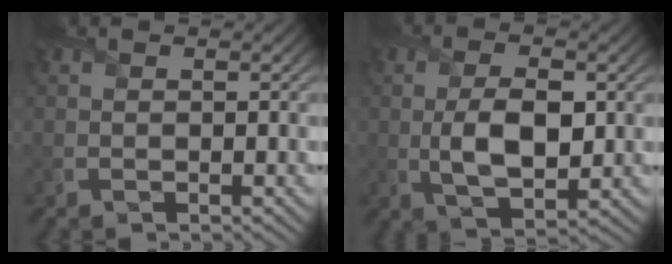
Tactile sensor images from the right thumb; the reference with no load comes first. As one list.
[{"total": 6.9, "force": [-0.1, 3.7, 5.9], "torque": [-0.121, -0.007, 0.001]}]